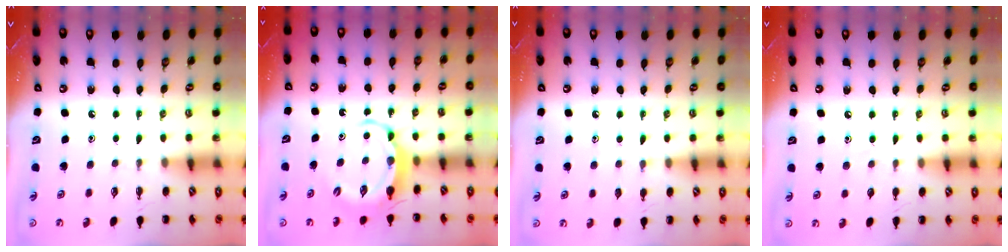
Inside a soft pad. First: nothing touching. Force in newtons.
{"total": 5.4, "press": 5.3, "slide": 0.5}
{"total": 4.0, "press": 3.8, "slide": 1.2}
{"total": 2.3, "press": 2.2, "slide": 0.9}